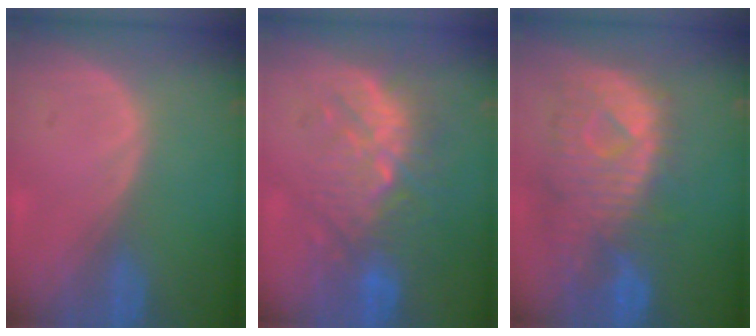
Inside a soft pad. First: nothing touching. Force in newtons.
{"total": 9.1, "press": 9.0, "slide": 1.6}
{"total": 11.2, "press": 9.8, "slide": 5.4}